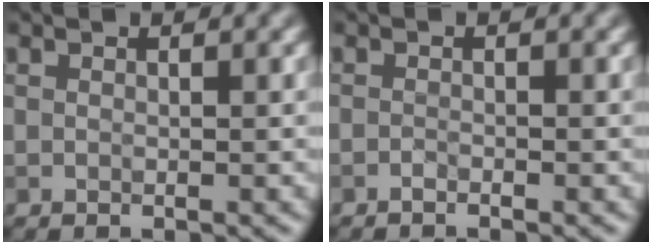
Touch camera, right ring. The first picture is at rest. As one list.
[{"total": 0.5, "force": [-0.4, 0.1, 0.2], "torque": [-0.003, 0.001, -0.010]}]